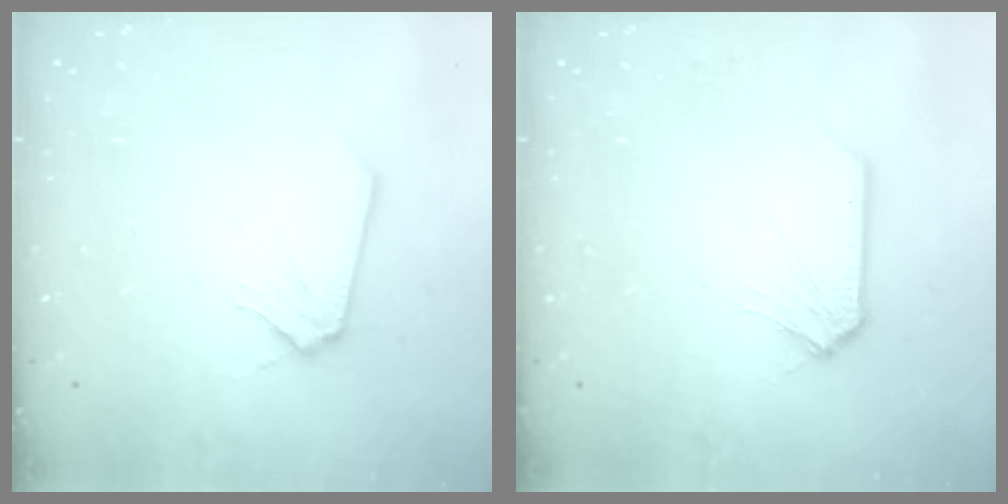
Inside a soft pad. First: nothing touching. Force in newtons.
{"total": 3.3, "press": 3.3, "slide": 0.5}